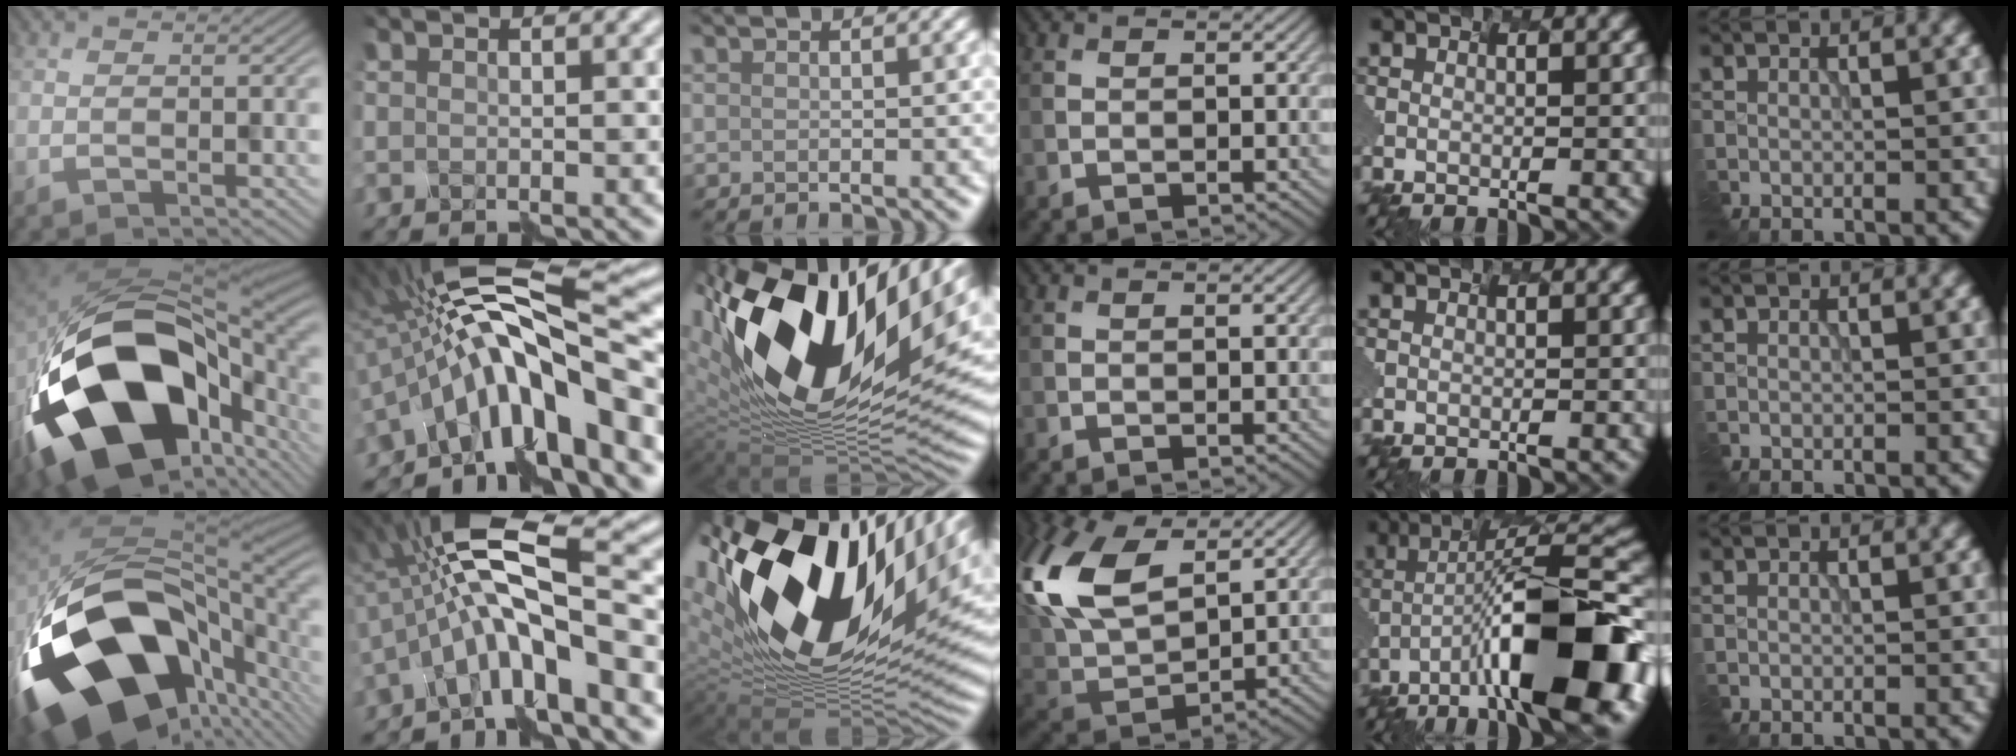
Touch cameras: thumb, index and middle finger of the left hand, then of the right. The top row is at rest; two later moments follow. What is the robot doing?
{"motion": "assemble", "object": "markers"}